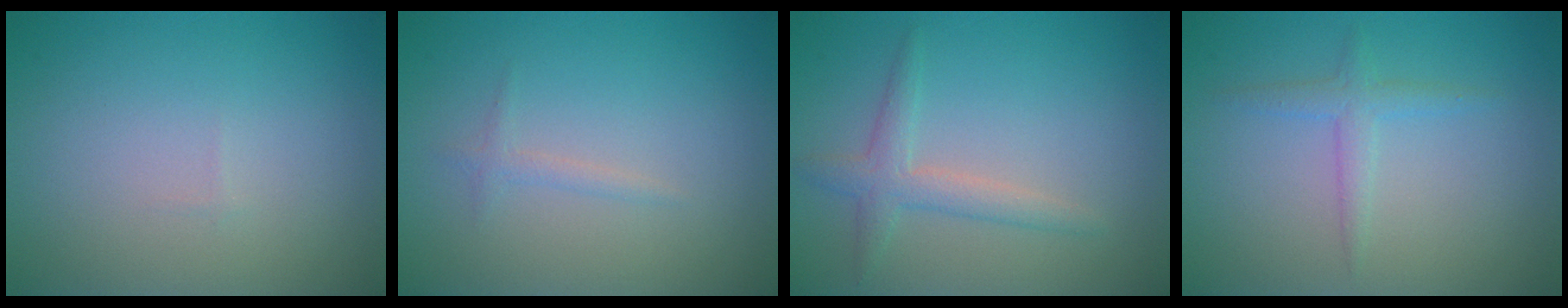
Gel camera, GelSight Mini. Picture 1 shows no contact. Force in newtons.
{"total": 0.9, "press": 0.9, "slide": 0.0}
{"total": 2.4, "press": 2.4, "slide": 0.1}
{"total": 1.7, "press": 1.7, "slide": 0.0}